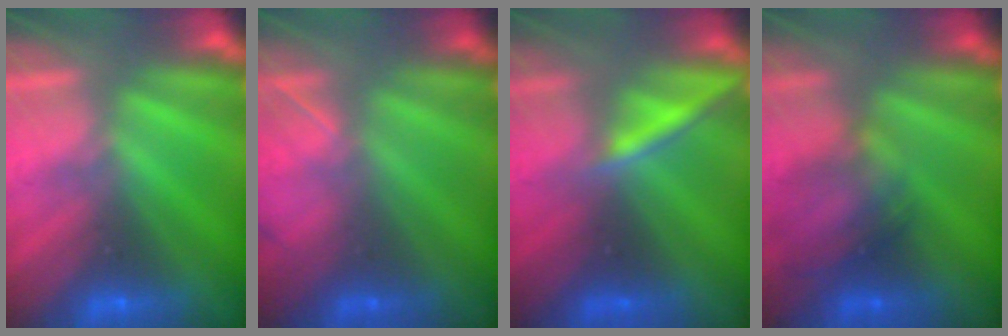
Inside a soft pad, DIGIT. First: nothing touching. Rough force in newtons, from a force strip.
{"total": 1.3}
{"total": 2.2}
{"total": 2.0}